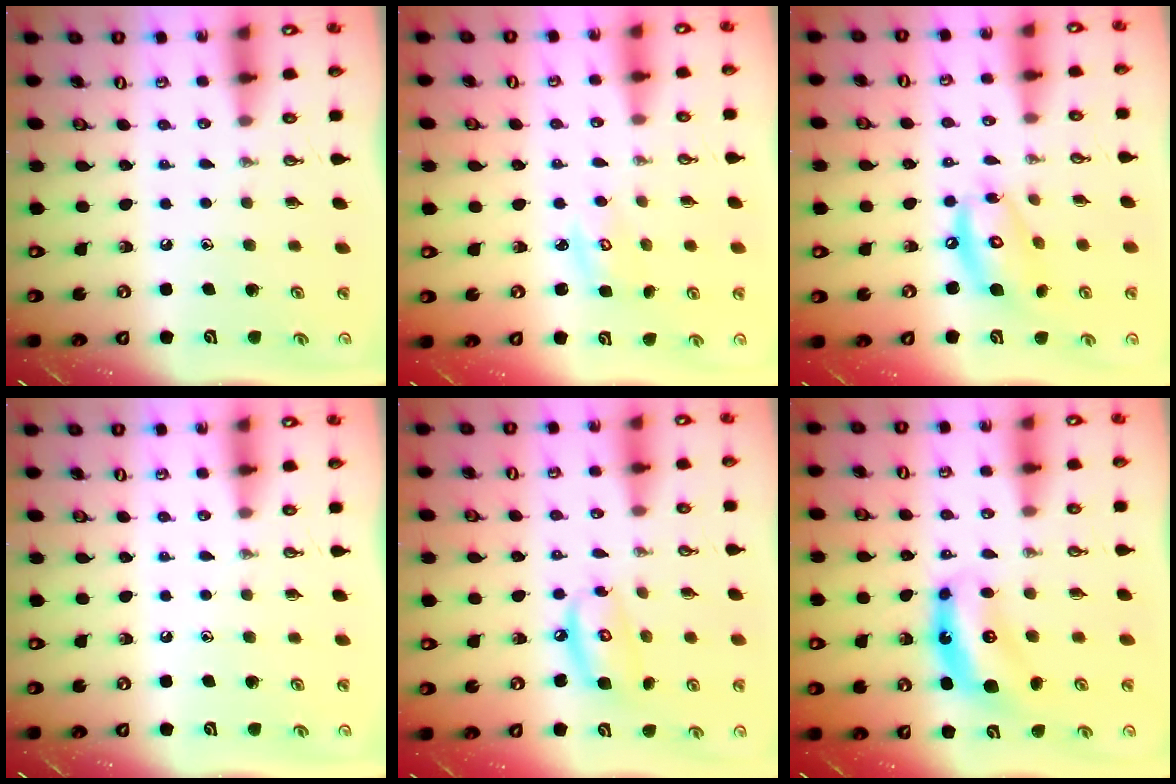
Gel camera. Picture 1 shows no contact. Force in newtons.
{"total": 3.2, "press": 3.2, "slide": 0.2}
{"total": 13.0, "press": 13.0, "slide": 1.1}
{"total": 0.0}
{"total": 8.1, "press": 8.1, "slide": 0.6}
{"total": 6.7, "press": 6.7, "slide": 0.4}